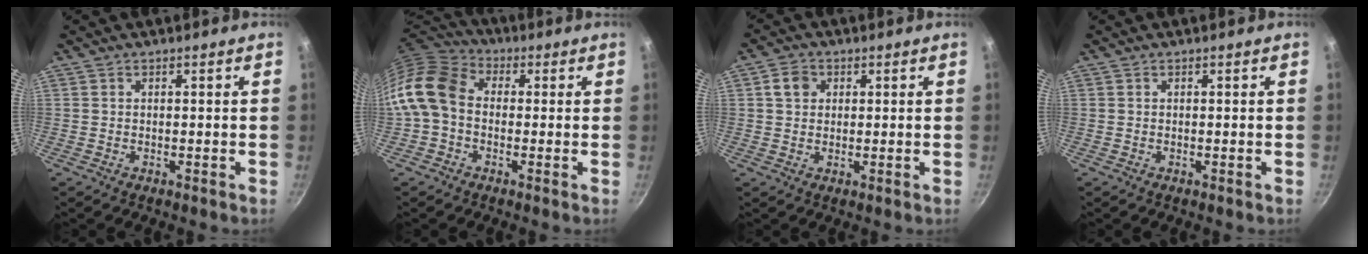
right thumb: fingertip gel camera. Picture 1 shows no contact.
{"total": 12.1, "force": [-0.7, 9.1, 7.9], "torque": [-0.140, 0.032, -0.037]}
{"total": 3.8, "force": [1.0, 3.2, 1.8], "torque": [-0.015, 0.006, 0.015]}
{"total": 0.0}